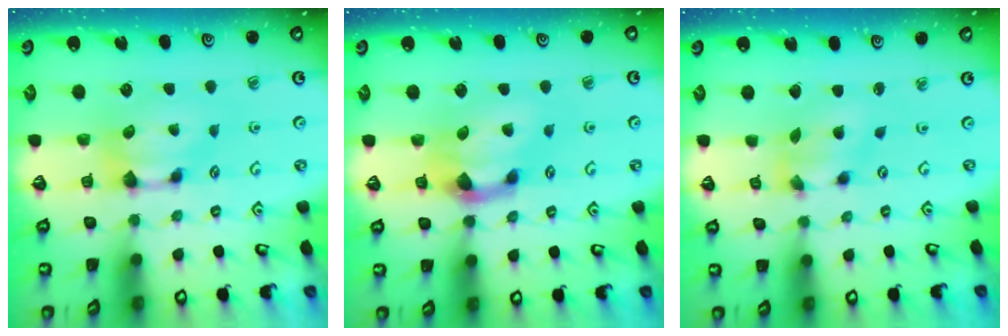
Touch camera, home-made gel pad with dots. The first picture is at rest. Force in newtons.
{"total": 3.0, "press": 2.4, "slide": 1.8}
{"total": 2.0, "press": 1.5, "slide": 1.3}